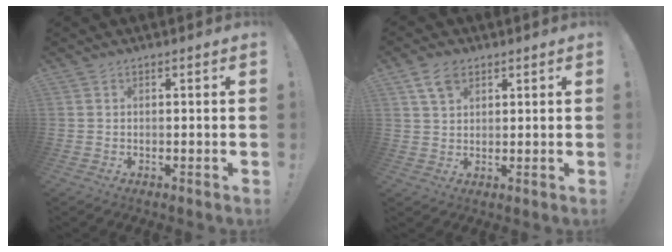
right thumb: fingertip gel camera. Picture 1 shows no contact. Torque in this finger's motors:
{"motor_torque": [0.48, 0.55, 0.12, -0.11, -0.01]}